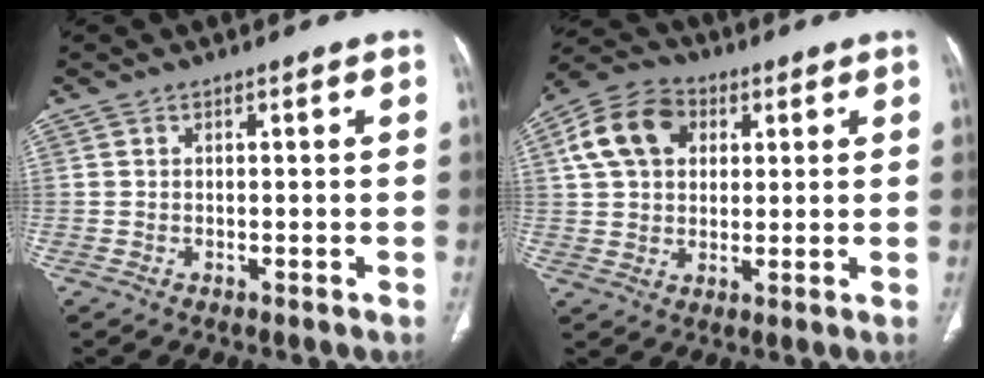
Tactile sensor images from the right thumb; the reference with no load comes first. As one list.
[{"total": 12.0, "force": [3.6, 8.9, 7.2], "torque": [-0.119, 0.011, 0.057]}]